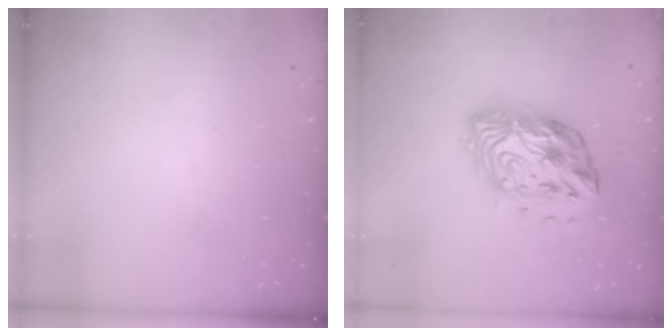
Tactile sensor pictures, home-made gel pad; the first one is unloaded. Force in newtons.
{"total": 15.1, "press": 15.1, "slide": 0.7}